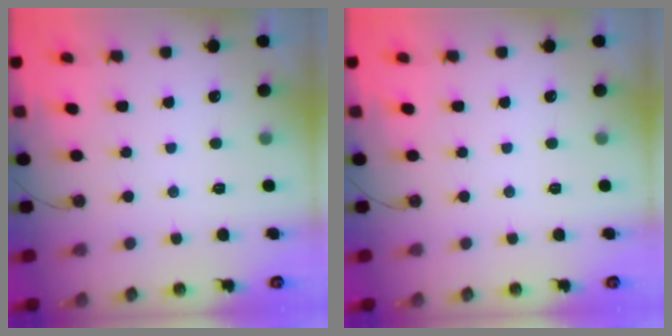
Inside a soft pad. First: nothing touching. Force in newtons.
{"total": 0.0}